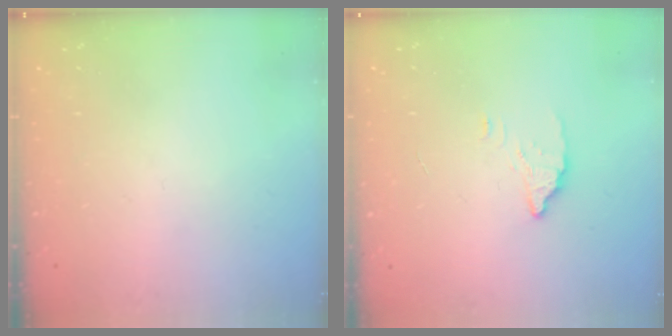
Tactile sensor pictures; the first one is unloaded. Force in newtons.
{"total": 2.3, "press": 2.3, "slide": 0.2}